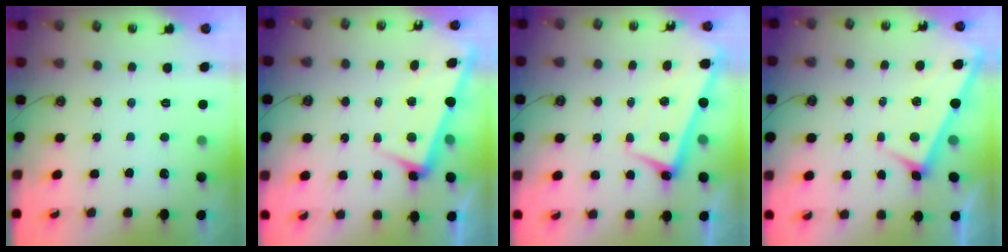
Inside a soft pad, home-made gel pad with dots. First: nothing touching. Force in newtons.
{"total": 2.9, "press": 2.8, "slide": 1.0}
{"total": 2.8, "press": 2.7, "slide": 0.7}
{"total": 2.6, "press": 2.6, "slide": 0.1}